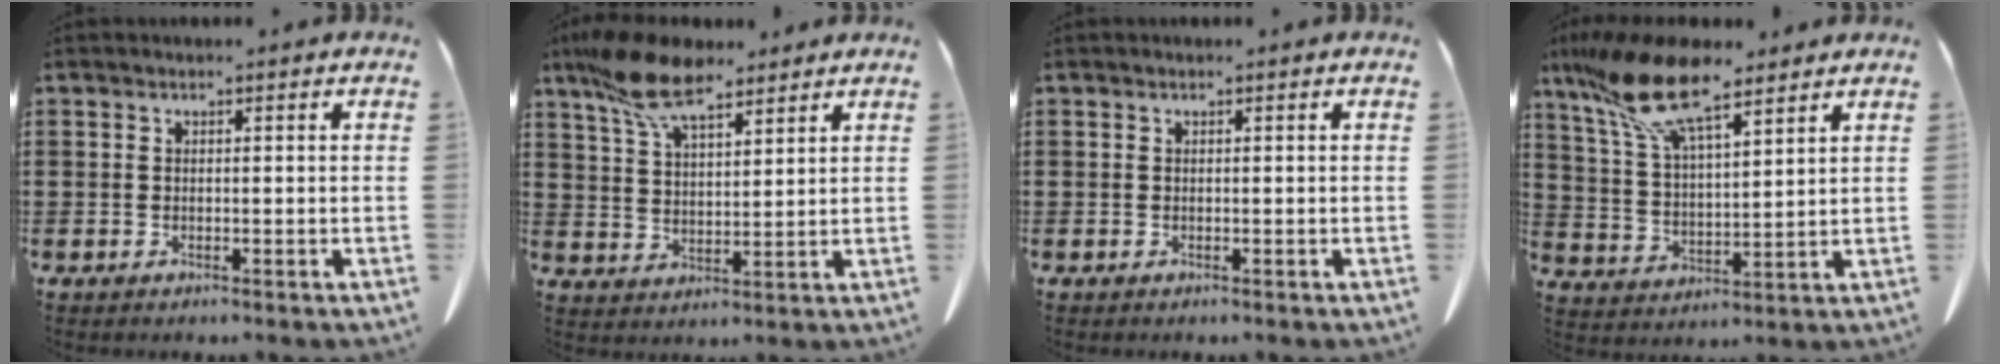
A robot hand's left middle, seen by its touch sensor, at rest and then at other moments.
{"total": 10.9, "force": [7.8, 3.7, 6.6], "torque": [-0.147, -0.009, 0.148]}
{"total": 0.0}
{"total": 13.0, "force": [9.6, 3.5, 8.0], "torque": [-0.189, -0.023, 0.172]}